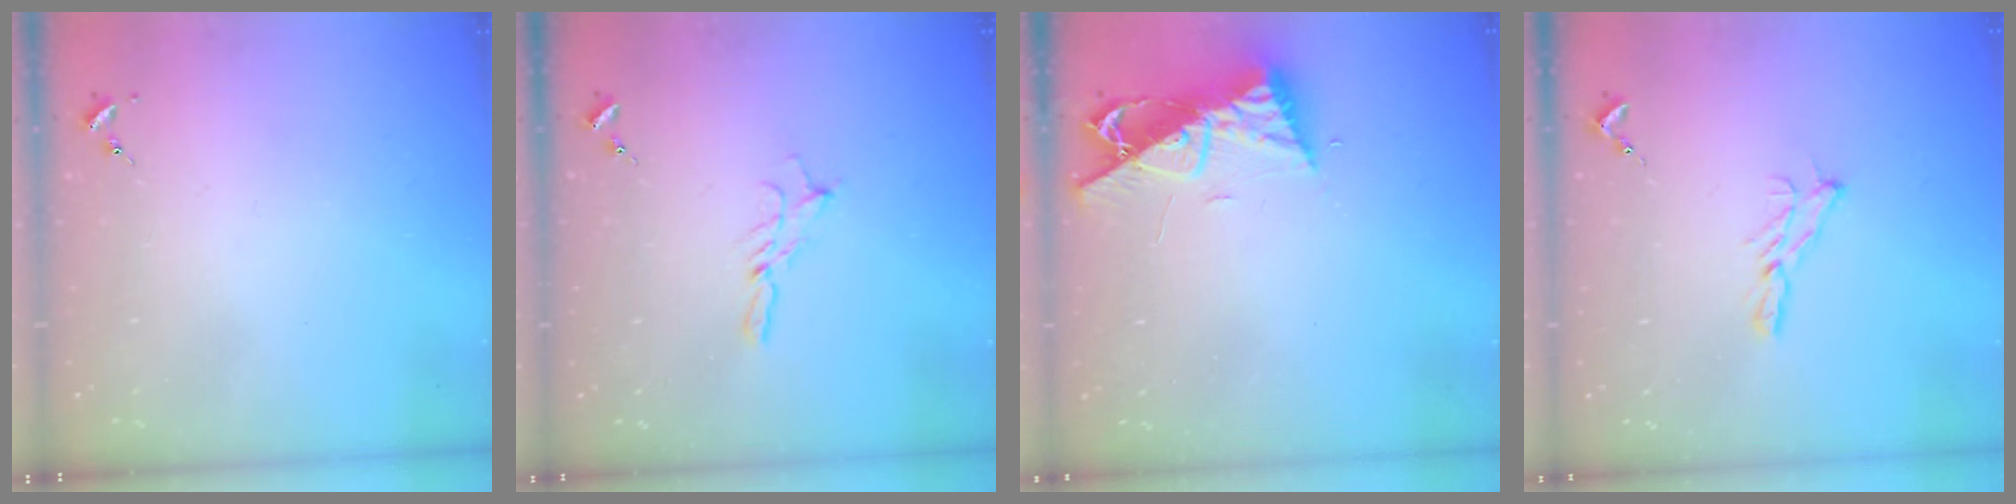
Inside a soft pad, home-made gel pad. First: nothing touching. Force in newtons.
{"total": 5.6, "press": 5.6, "slide": 0.2}
{"total": 9.7, "press": 9.7, "slide": 0.7}
{"total": 6.9, "press": 6.9, "slide": 0.3}